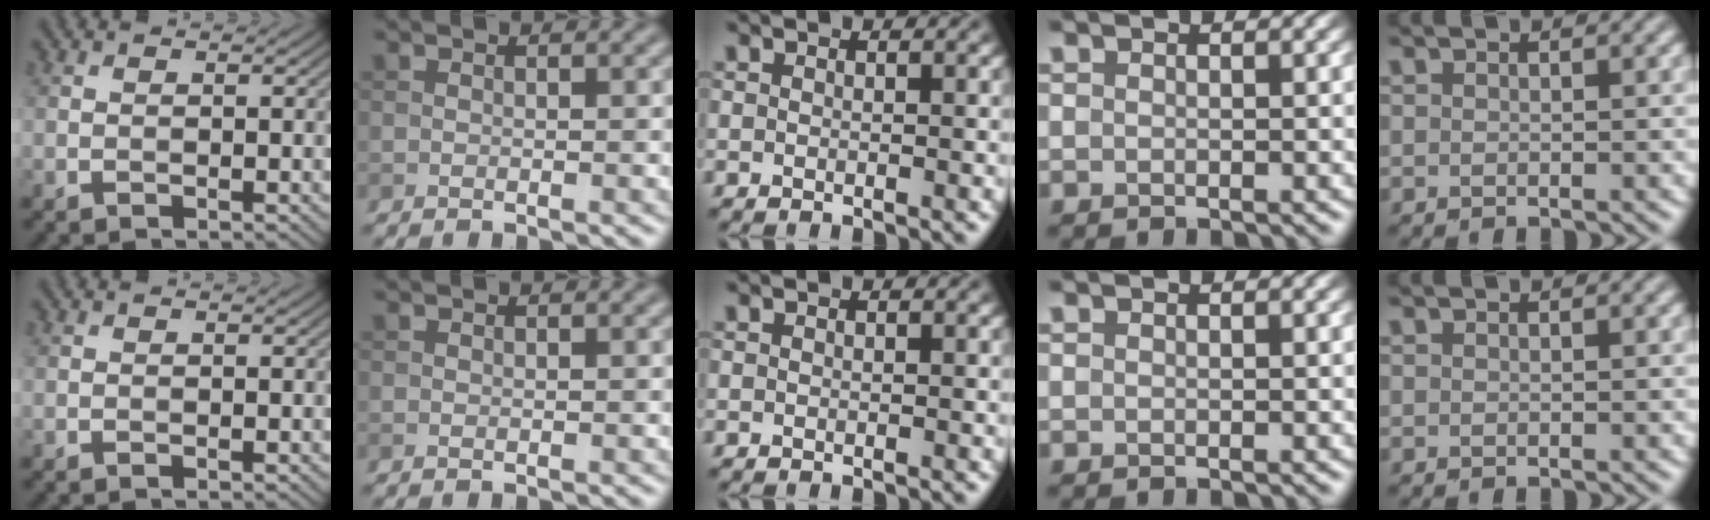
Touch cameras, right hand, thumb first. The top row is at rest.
{}